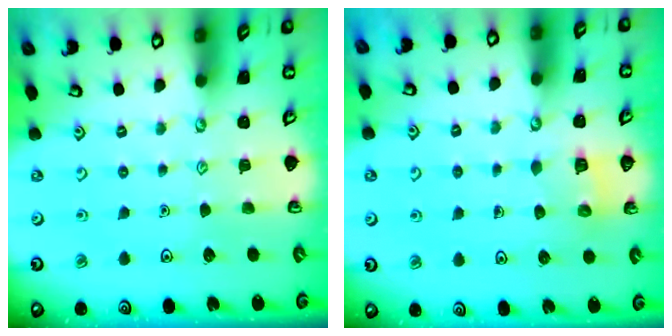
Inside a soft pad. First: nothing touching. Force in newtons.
{"total": 2.2, "press": 2.2, "slide": 0.1}